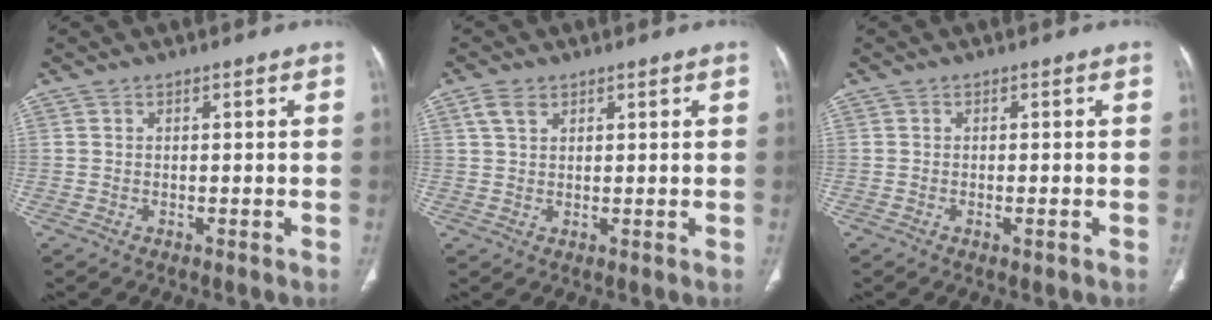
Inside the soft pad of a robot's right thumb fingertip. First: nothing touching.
{"total": 3.0, "force": [1.7, 1.9, 1.7], "torque": [-0.033, 0.002, 0.038]}
{"total": 1.1, "force": [-0.5, 0.3, 1.0], "torque": [-0.015, -0.002, -0.007]}